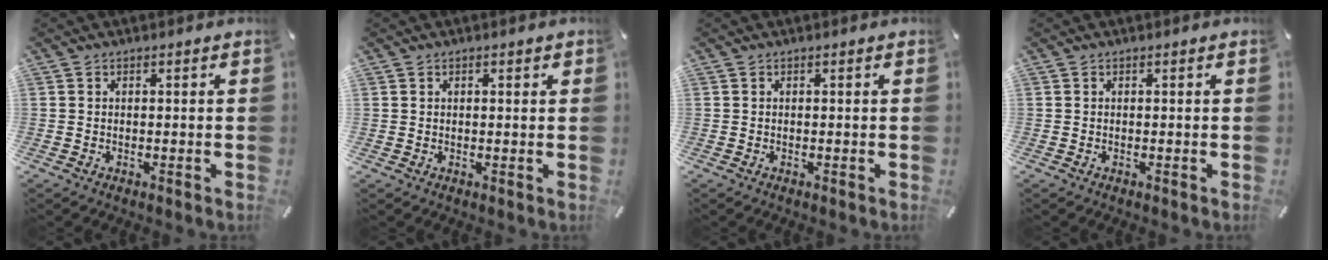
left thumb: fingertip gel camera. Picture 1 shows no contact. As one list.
[{"total": 1.0, "force": [0.5, 0.9, -0.1], "torque": [0.010, -0.002, 0.008]}, {"total": 0.0}, {"total": 0.0}]